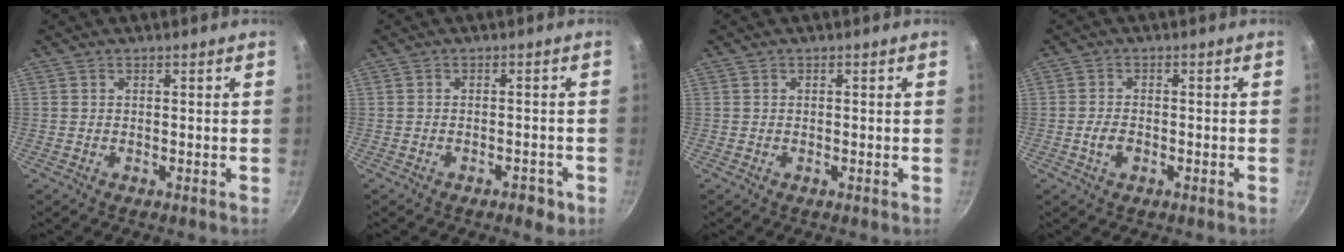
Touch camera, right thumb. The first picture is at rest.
{"total": 3.2, "force": [-1.8, 1.6, 2.1], "torque": [-0.020, 0.020, -0.014]}
{"total": 0.0}
{"total": 3.0, "force": [-1.0, 1.9, 2.1], "torque": [-0.040, 0.011, -0.020]}